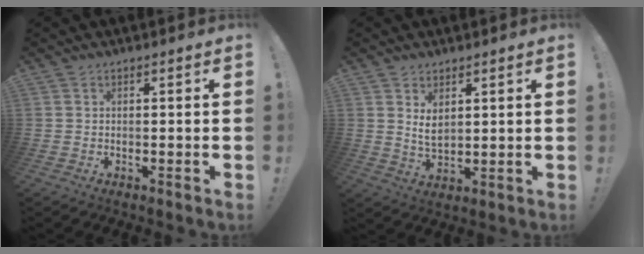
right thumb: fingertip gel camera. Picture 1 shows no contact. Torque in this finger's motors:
{"motor_torque": [-0.28, 0.31, 0.26, 0.09, 0.07]}